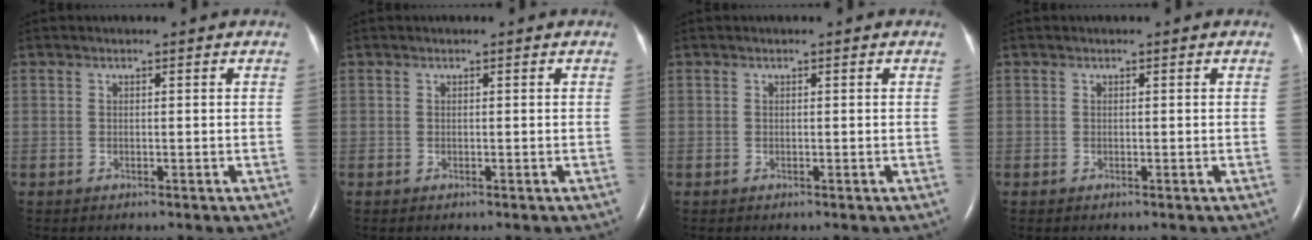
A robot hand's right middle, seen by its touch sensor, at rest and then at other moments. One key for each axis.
{"total": 0.0}
{"total": 0.0}
{"total": 0.0}